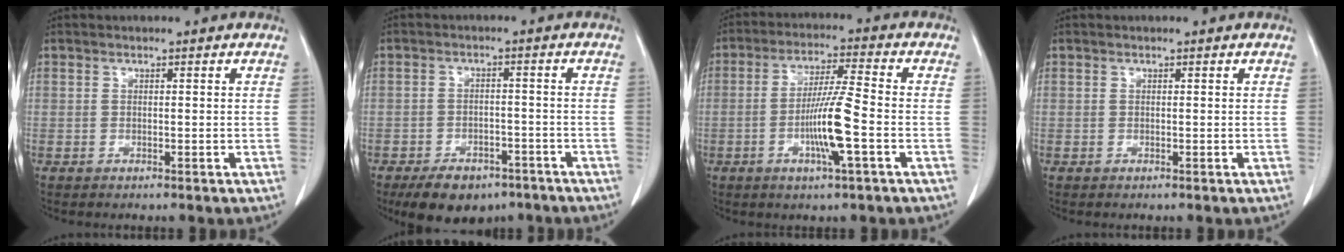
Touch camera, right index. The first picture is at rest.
{"total": 9.0, "force": [-6.6, 4.6, 4.0], "torque": [-0.062, 0.000, -0.096]}
{"total": 9.3, "force": [-2.6, -0.2, 8.9], "torque": [-0.170, -0.007, -0.052]}
{"total": 0.0}